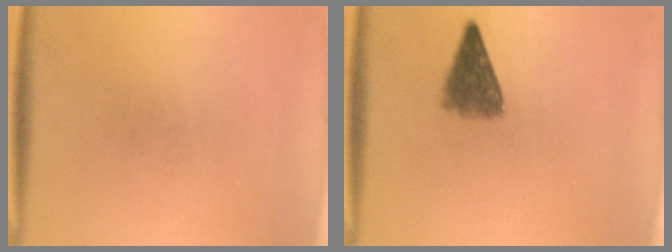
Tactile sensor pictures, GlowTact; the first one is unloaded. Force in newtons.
{"total": 5.1}